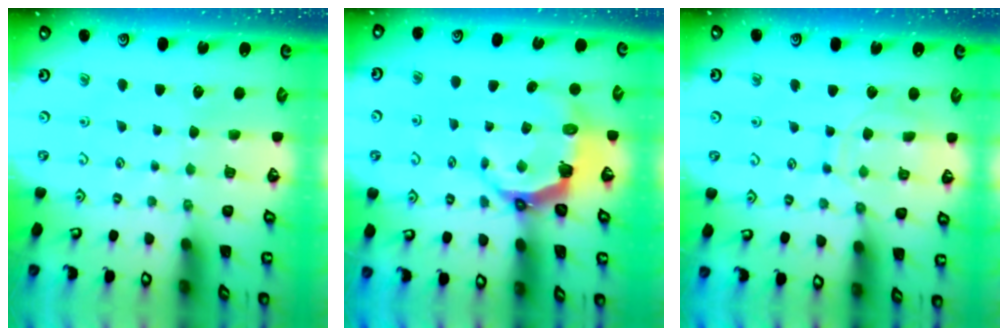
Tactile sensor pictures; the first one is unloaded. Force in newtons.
{"total": 8.1, "press": 6.4, "slide": 5.0}
{"total": 9.7, "press": 9.7, "slide": 0.8}